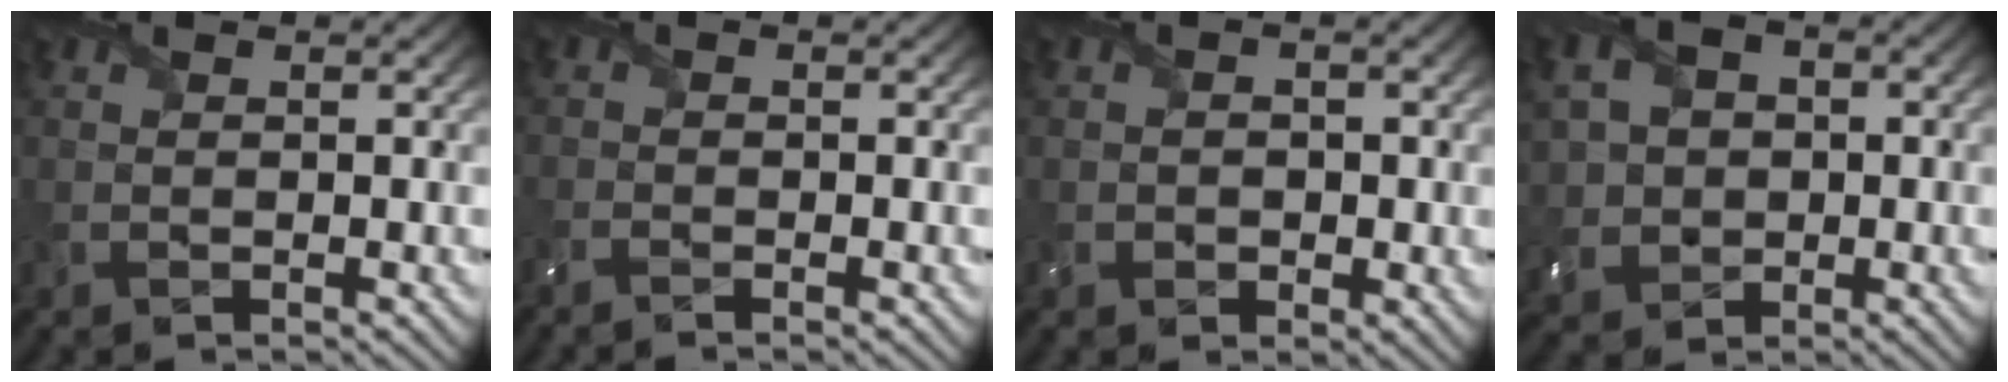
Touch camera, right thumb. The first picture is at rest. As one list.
[{"total": 2.0, "force": [-1.6, 0.7, 1.0], "torque": [-0.026, -0.006, -0.037]}, {"total": 1.8, "force": [-0.8, 1.6, 0.5], "torque": [-0.010, -0.005, -0.013]}, {"total": 7.4, "force": [0.4, 6.2, 3.9], "torque": [-0.119, 0.009, 0.007]}]